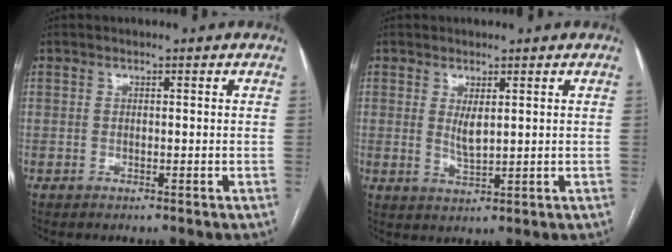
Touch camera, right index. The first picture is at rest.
{"total": 2.7, "force": [0.8, 0.7, 2.5], "torque": [-0.051, -0.011, 0.021]}